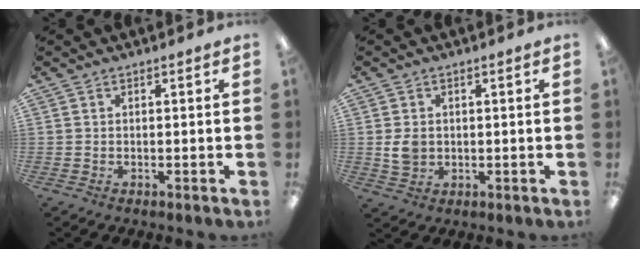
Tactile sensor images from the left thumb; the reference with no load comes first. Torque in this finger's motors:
{"motor_torque": [0.02, 1.02, 0.58, -0.32, 0.05]}